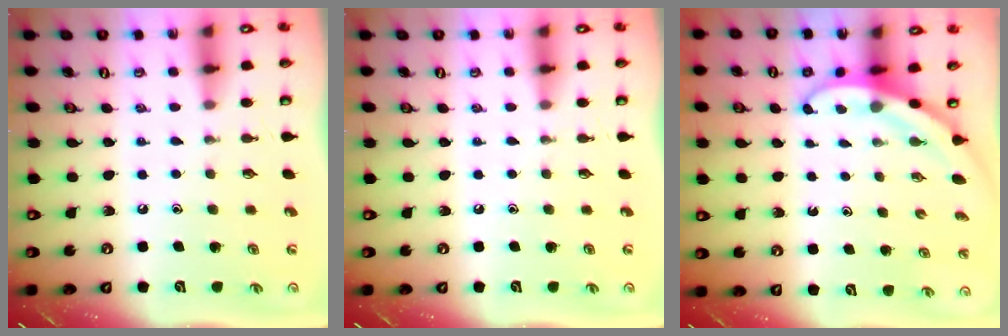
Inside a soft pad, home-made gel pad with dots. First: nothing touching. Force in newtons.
{"total": 0.0}
{"total": 3.0, "press": 3.0, "slide": 0.1}